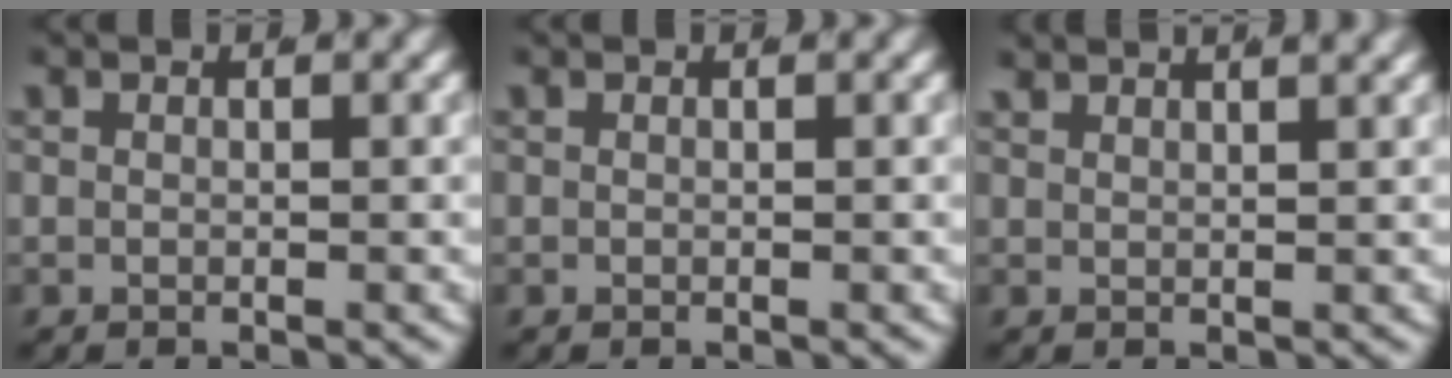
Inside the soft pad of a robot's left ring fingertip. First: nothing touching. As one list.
[{"total": 0.0}, {"total": 2.1, "force": [2.0, -0.1, 0.6], "torque": [0.000, 0.009, 0.033]}]